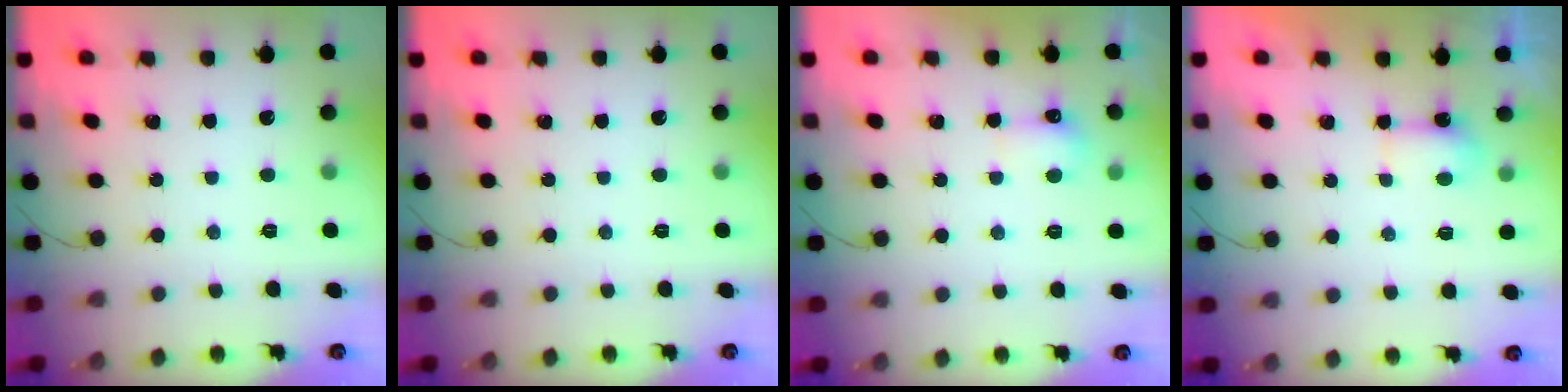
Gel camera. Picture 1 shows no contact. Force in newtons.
{"total": 0.0}
{"total": 4.8, "press": 4.7, "slide": 0.9}
{"total": 4.2, "press": 4.0, "slide": 1.1}